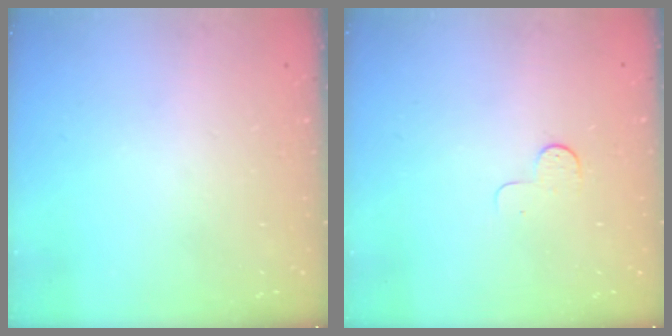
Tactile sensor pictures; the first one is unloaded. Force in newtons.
{"total": 3.3, "press": 3.3, "slide": 0.4}